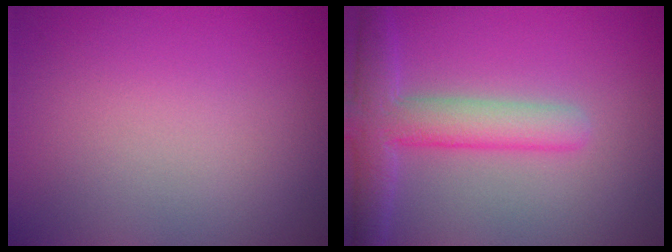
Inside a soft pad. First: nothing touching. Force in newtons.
{"total": 5.1, "press": 5.0, "slide": 0.5}